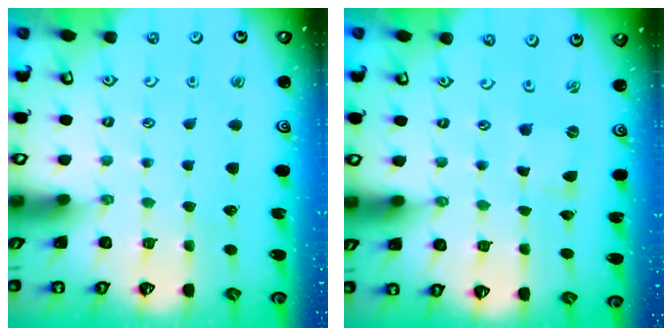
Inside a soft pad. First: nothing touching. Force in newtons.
{"total": 0.0}